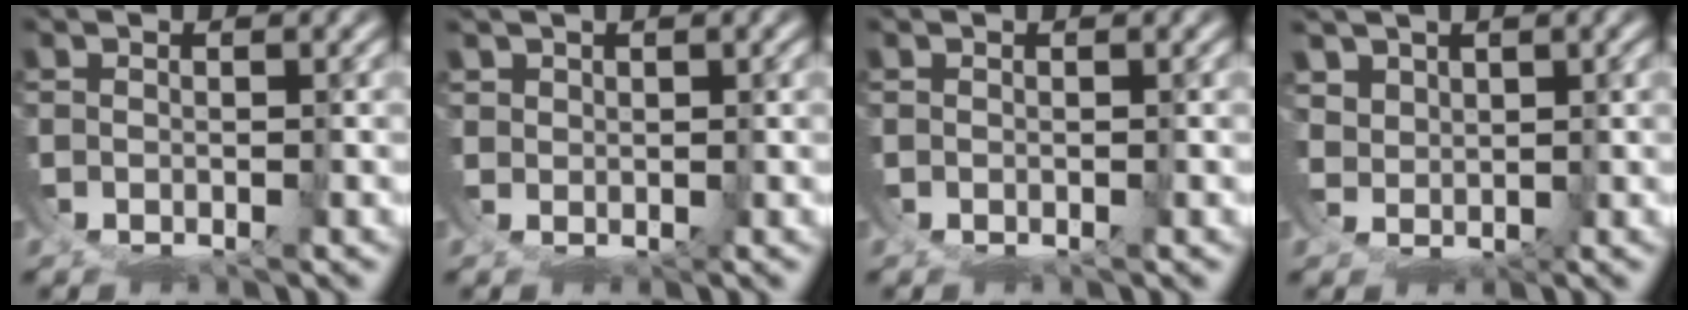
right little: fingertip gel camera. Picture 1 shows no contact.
{"total": 1.2, "force": [1.2, 0.1, 0.1], "torque": [-0.005, 0.000, 0.030]}
{"total": 0.0}
{"total": 2.4, "force": [2.0, 1.1, 0.8], "torque": [-0.029, -0.018, 0.056]}